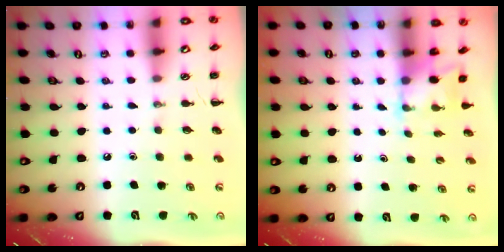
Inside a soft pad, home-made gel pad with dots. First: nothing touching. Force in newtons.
{"total": 1.7, "press": 1.6, "slide": 0.6}